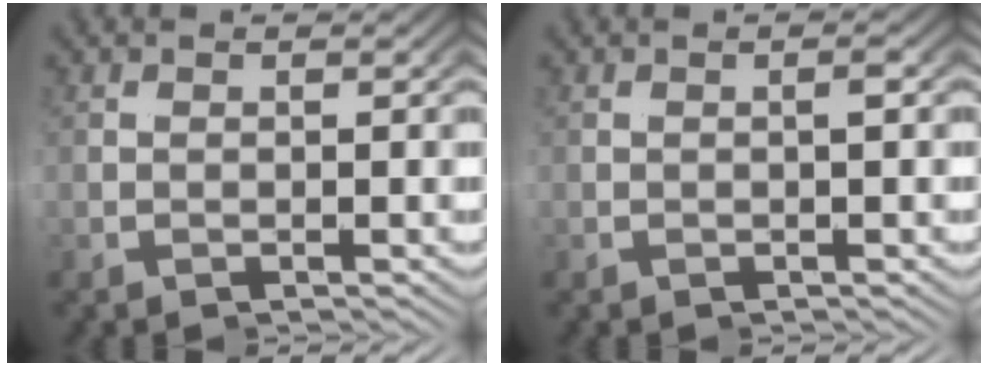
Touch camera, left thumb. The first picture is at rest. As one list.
[{"total": 0.9, "force": [-0.3, 0.2, 0.8], "torque": [-0.016, 0.000, -0.006]}]